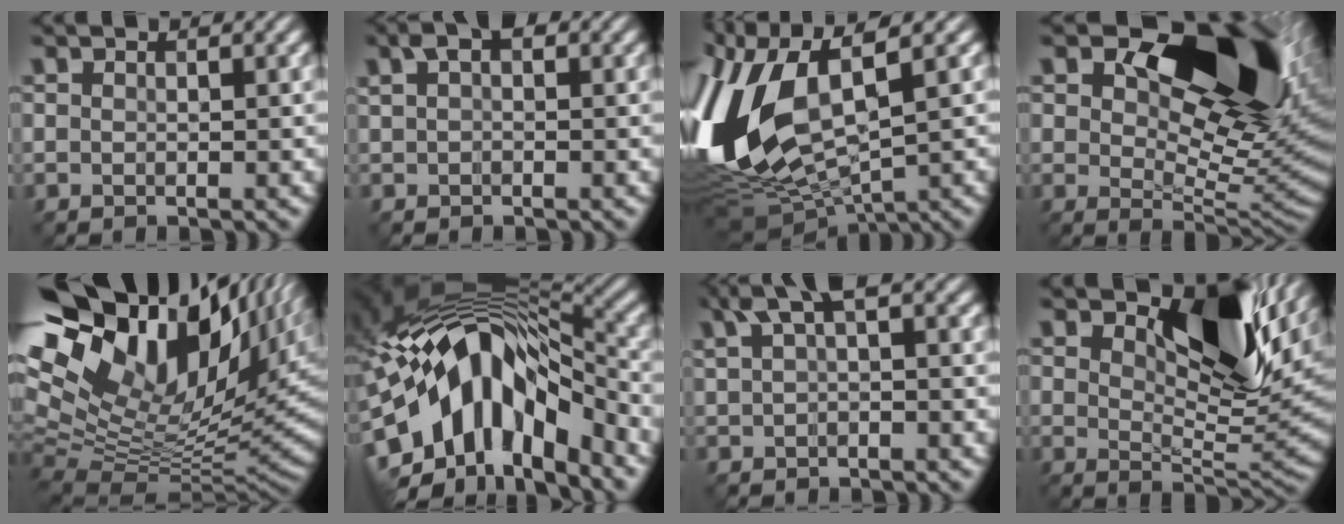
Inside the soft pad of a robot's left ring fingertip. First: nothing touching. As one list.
[{"total": 2.1, "force": [1.0, 1.0, 1.5], "torque": [-0.023, 0.009, 0.014]}, {"total": 13.4, "force": [1.8, 6.5, 11.6], "torque": [-0.276, 0.000, 0.041]}, {"total": 16.3, "force": [6.7, 7.9, 12.6], "torque": [-0.163, 0.007, 0.102]}, {"total": 19.9, "force": [8.8, 9.9, 14.9], "torque": [-0.275, 0.034, 0.163]}, {"total": 15.1, "force": [-4.3, 7.9, 12.2], "torque": [-0.197, 0.029, -0.081]}, {"total": 3.7, "force": [1.7, 1.1, 3.1], "torque": [-0.052, 0.012, 0.026]}, {"total": 8.7, "force": [4.3, 3.5, 6.7], "torque": [-0.102, -0.006, 0.070]}]